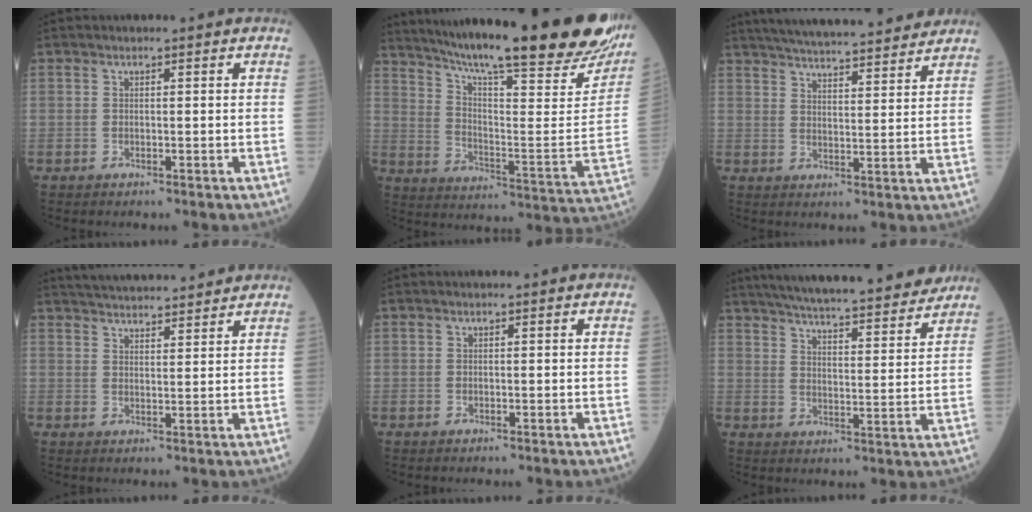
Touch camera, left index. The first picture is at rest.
{"total": 34.2, "force": [27.4, 3.2, 20.1], "torque": [-0.283, -0.074, 0.373]}
{"total": 20.3, "force": [18.3, 2.9, 8.2], "torque": [-0.136, 0.027, 0.266]}
{"total": 14.2, "force": [13.2, 2.3, 4.7], "torque": [-0.076, 0.029, 0.199]}
{"total": 0.0}
{"total": 24.2, "force": [21.6, 3.2, 10.5], "torque": [-0.171, -0.003, 0.299]}